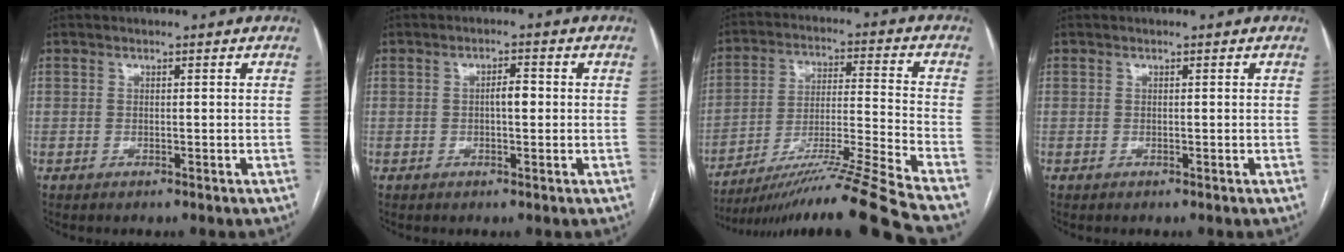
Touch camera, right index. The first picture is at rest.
{"total": 2.4, "force": [-0.1, 0.8, 2.3], "torque": [-0.037, 0.005, -0.001]}
{"total": 19.8, "force": [-16.8, -3.2, 10.1], "torque": [-0.150, -0.014, -0.279]}
{"total": 0.0}